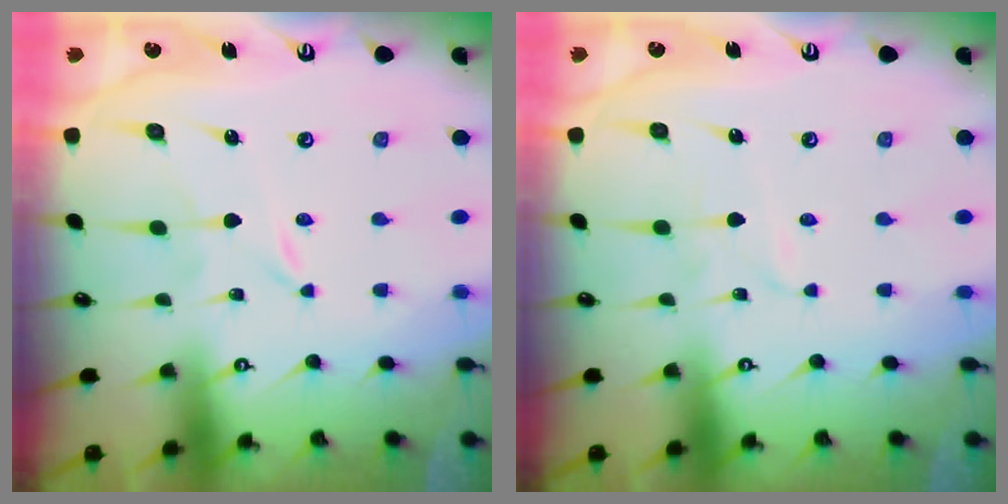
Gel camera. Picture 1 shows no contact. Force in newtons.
{"total": 0.9, "press": 0.9, "slide": 0.1}